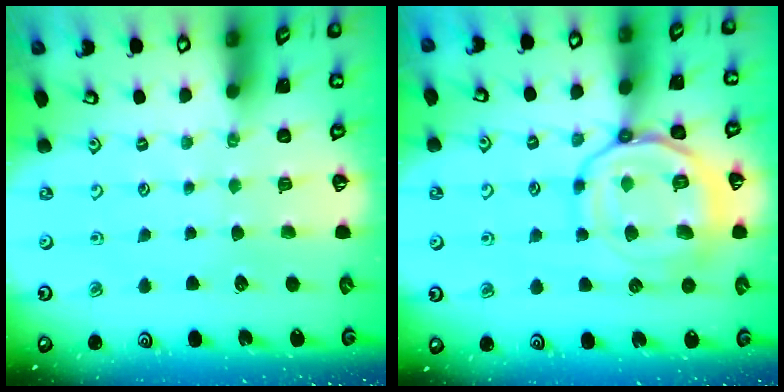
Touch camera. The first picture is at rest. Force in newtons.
{"total": 16.1, "press": 16.1, "slide": 1.5}